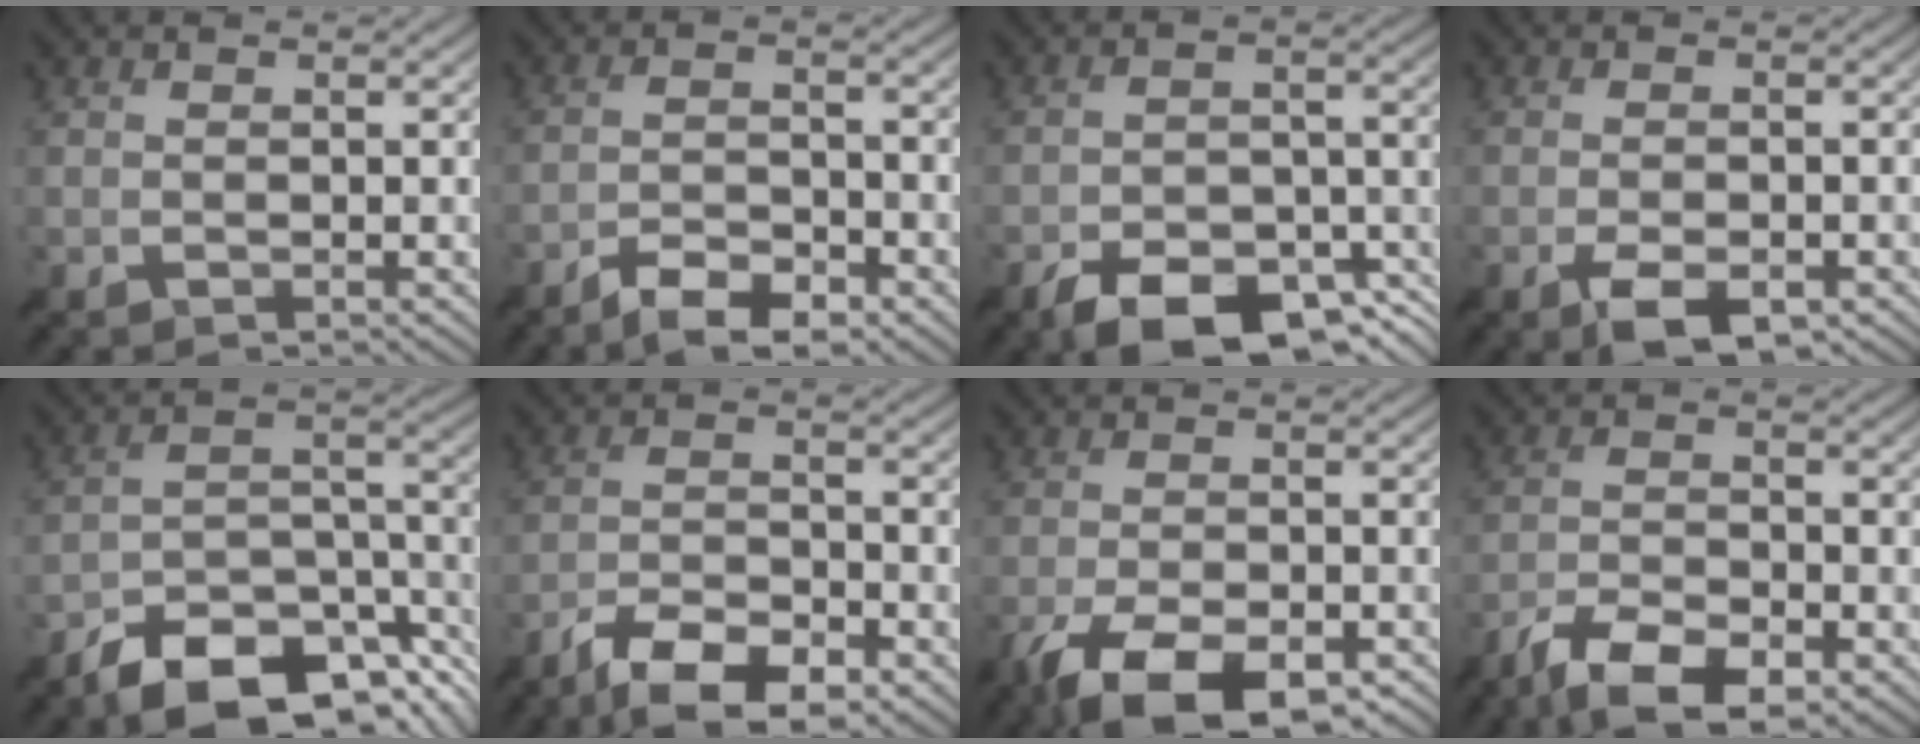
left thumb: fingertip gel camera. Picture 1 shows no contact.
{"total": 5.7, "force": [-4.1, 1.5, 3.6], "torque": [-0.073, 0.001, -0.077]}
{"total": 11.5, "force": [-7.4, 4.8, 7.4], "torque": [-0.124, -0.005, -0.130]}
{"total": 5.5, "force": [-2.8, 1.8, 4.4], "torque": [-0.087, 0.001, -0.048]}
{"total": 13.9, "force": [-9.9, 5.2, 8.2], "torque": [-0.148, -0.004, -0.177]}
{"total": 8.8, "force": [-6.2, 2.7, 5.6], "torque": [-0.107, 0.000, -0.116]}
{"total": 11.3, "force": [-7.3, 4.0, 7.7], "torque": [-0.148, -0.019, -0.122]}
{"total": 8.4, "force": [-5.8, 2.5, 5.5], "torque": [-0.109, -0.005, -0.109]}